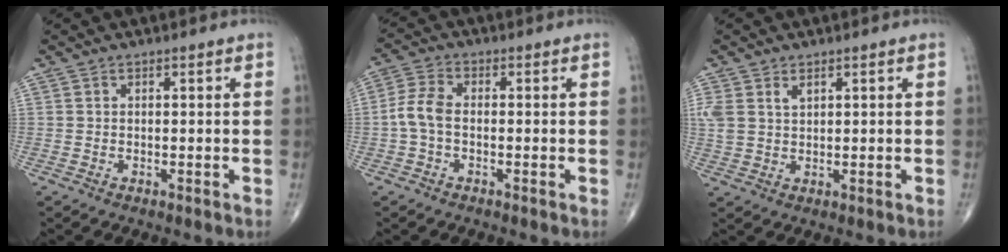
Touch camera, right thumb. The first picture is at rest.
{"total": 5.1, "force": [-0.8, 2.9, 4.1], "torque": [-0.093, 0.015, -0.025]}
{"total": 5.4, "force": [2.3, 3.4, 3.5], "torque": [-0.081, 0.003, 0.055]}